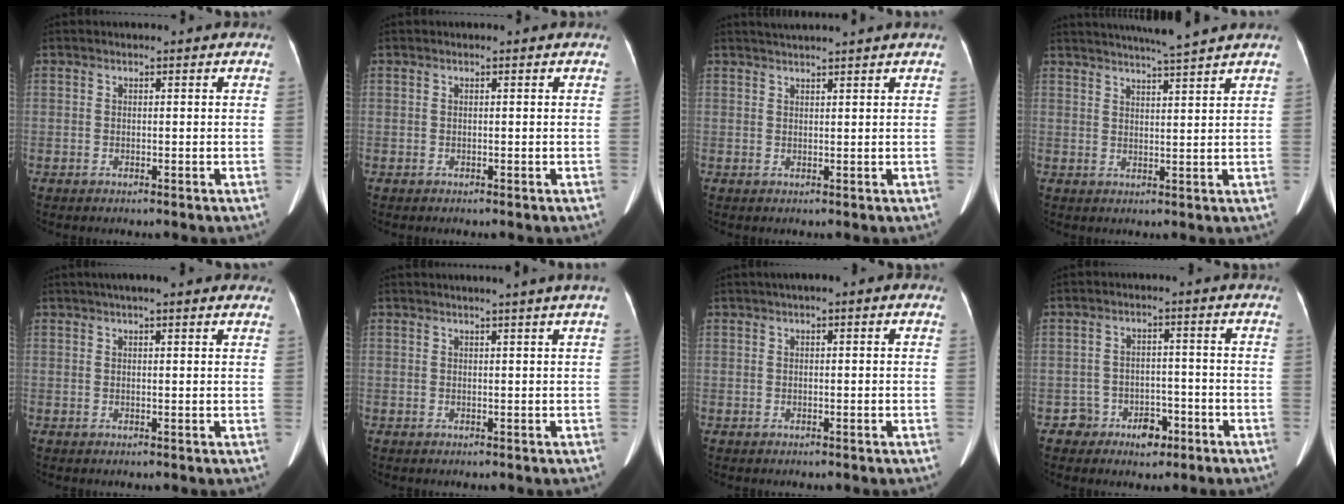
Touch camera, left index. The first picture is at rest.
{"total": 0.0}
{"total": 4.8, "force": [4.3, -0.9, 2.0], "torque": [-0.027, 0.027, 0.059]}
{"total": 8.1, "force": [7.2, -1.5, 3.3], "torque": [-0.053, 0.004, 0.102]}
{"total": 8.7, "force": [6.8, 1.6, 5.2], "torque": [-0.060, 0.023, 0.081]}
{"total": 2.8, "force": [2.2, -0.9, 1.5], "torque": [-0.018, 0.002, 0.027]}
{"total": 2.3, "force": [1.0, 0.5, 2.0], "torque": [-0.028, 0.014, 0.011]}
{"total": 4.6, "force": [-2.8, 3.4, 1.1], "torque": [-0.004, 0.007, -0.033]}